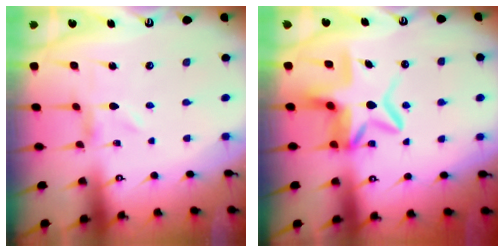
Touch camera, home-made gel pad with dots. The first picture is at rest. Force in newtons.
{"total": 11.5, "press": 11.4, "slide": 1.8}